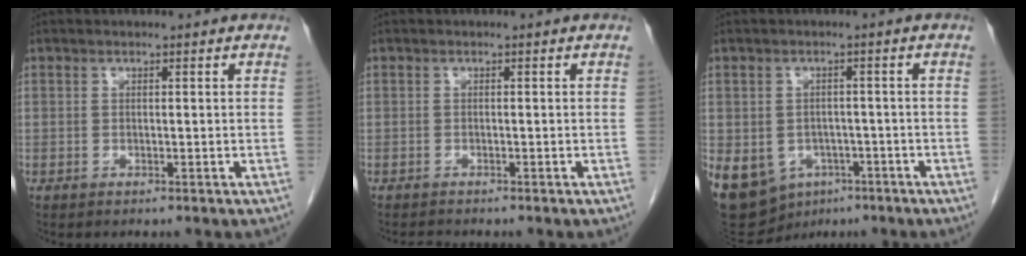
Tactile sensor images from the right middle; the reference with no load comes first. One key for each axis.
{"total": 1.0, "fx": -1.0, "fy": 0.1, "fz": 0.1, "tx": -0.008, "ty": -0.004, "tz": -0.015}
{"total": 19.9, "fx": -8.3, "fy": 15.8, "fz": 8.8, "tx": -0.265, "ty": -0.006, "tz": -0.104}